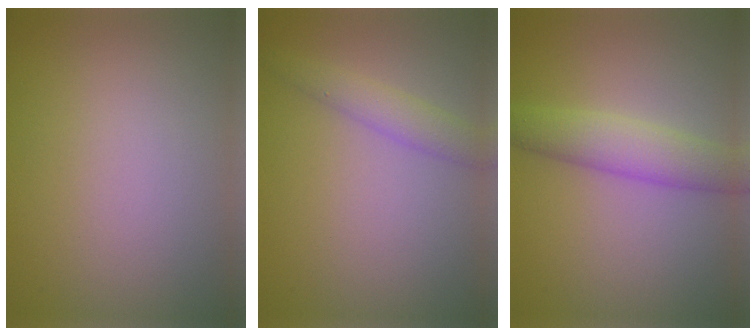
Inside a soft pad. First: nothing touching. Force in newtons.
{"total": 2.4, "press": 2.4, "slide": 0.1}
{"total": 3.9, "press": 3.9, "slide": 0.1}